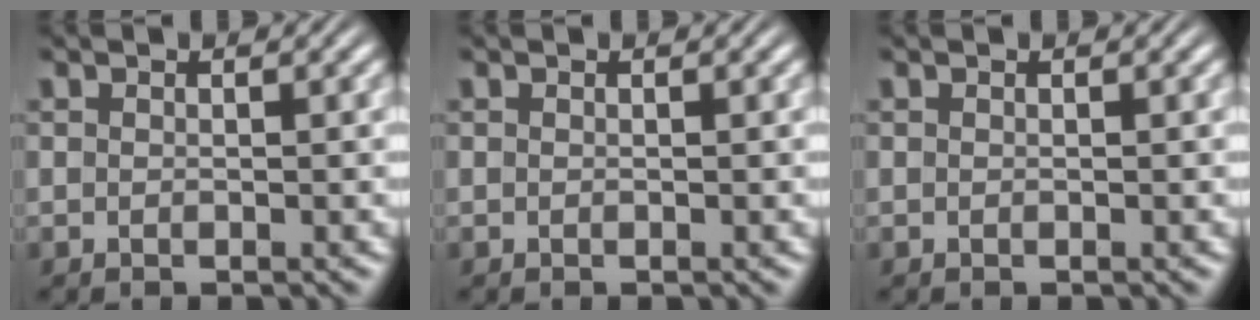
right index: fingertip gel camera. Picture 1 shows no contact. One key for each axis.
{"total": 0.0}
{"total": 0.0}